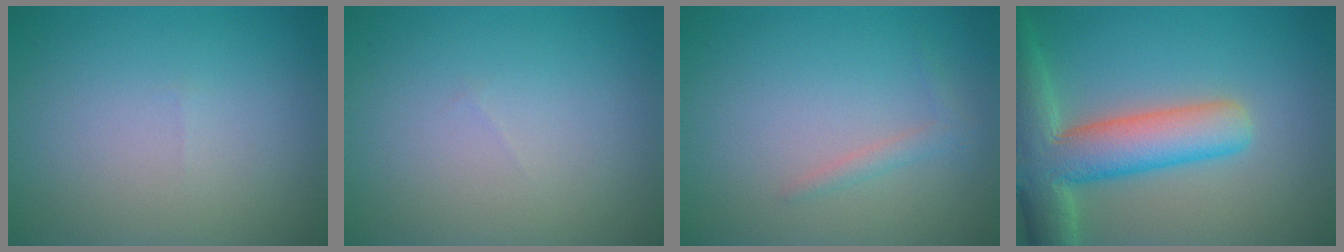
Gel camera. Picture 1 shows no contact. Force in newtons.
{"total": 0.0}
{"total": 1.1, "press": 1.1, "slide": 0.0}
{"total": 9.0, "press": 8.9, "slide": 0.6}